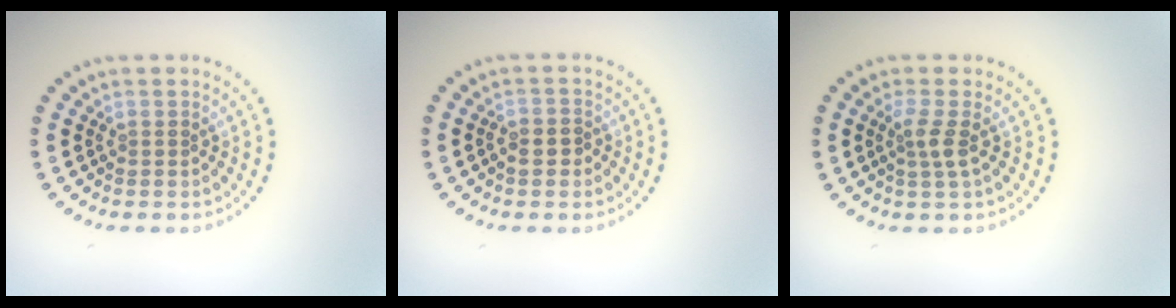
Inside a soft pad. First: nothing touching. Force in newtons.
{"total": 1.3, "press": 1.2, "slide": 0.5}
{"total": 1.8, "press": 1.4, "slide": 1.2}